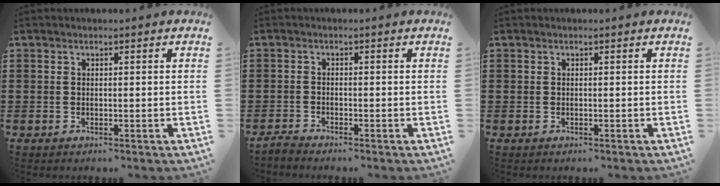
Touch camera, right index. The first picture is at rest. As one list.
[{"total": 1.4, "force": [-1.4, -0.1, 0.0], "torque": [-0.006, -0.002, -0.027]}, {"total": 0.0}]